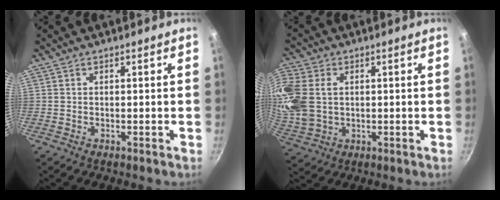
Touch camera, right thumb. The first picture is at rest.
{"total": 12.0, "force": [1.7, 9.2, 7.6], "torque": [-0.164, -0.007, 0.037]}